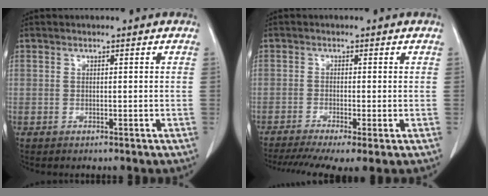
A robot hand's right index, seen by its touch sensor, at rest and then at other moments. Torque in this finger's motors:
{"motor_torque": [1.08, -1.06, 0.64, 0.19]}